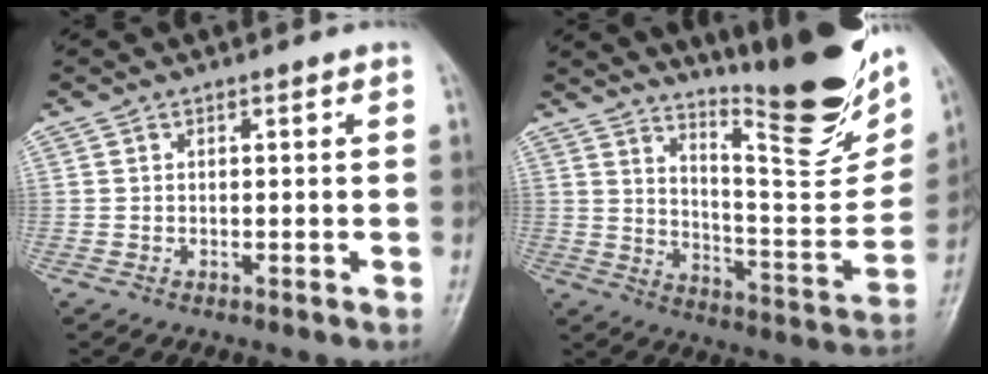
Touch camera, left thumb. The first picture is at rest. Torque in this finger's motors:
{"motor_torque": [0.61, 0.25, 1.03, -1.74, 0.07]}